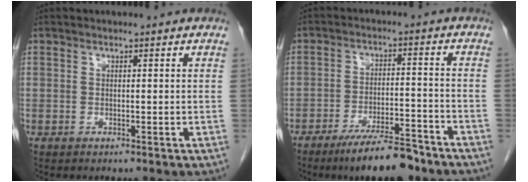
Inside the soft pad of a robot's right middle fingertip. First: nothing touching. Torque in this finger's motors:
{"motor_torque": [1.06, -1.08, 0.41, 0.14]}